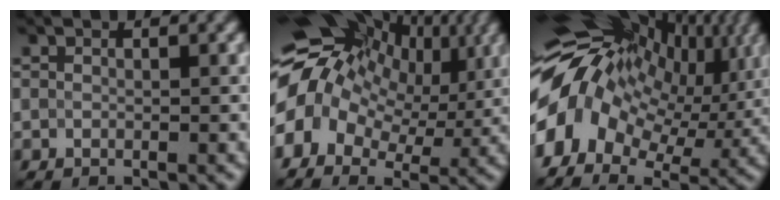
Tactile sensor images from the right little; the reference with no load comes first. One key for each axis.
{"total": 14.9, "fx": 3.3, "fy": 10.4, "fz": 10.3, "tx": -0.177, "ty": 0.017, "tz": 0.056}
{"total": 13.9, "fx": 1.9, "fy": 9.5, "fz": 9.9, "tx": -0.208, "ty": 0.015, "tz": 0.030}